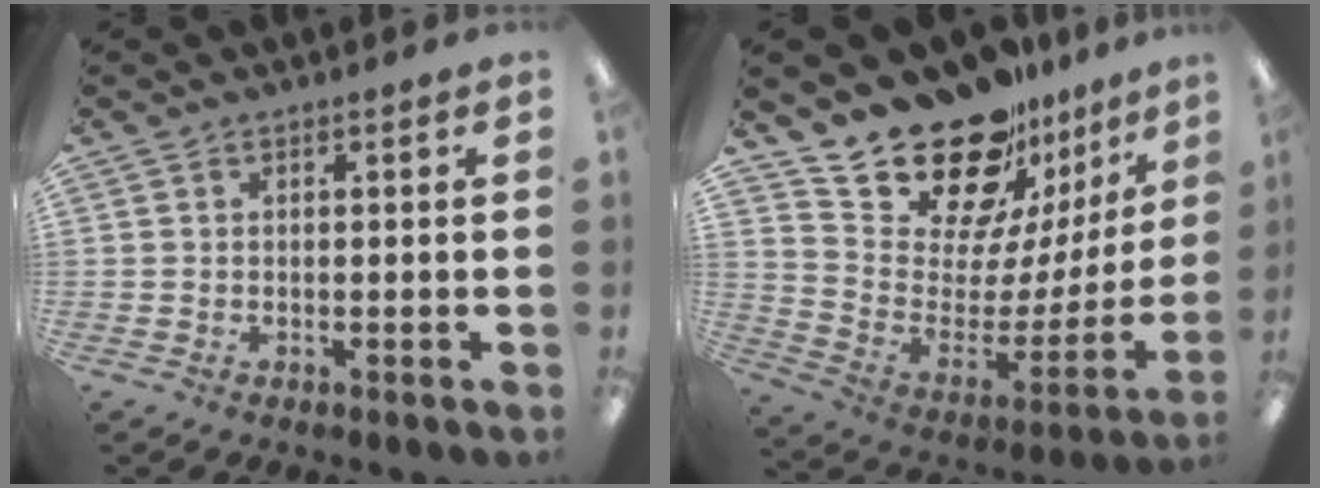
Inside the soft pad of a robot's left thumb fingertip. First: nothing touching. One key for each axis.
{"total": 22.7, "fx": 19.4, "fy": 9.3, "fz": 7.2, "tx": -0.125, "ty": -0.148, "tz": 0.352}